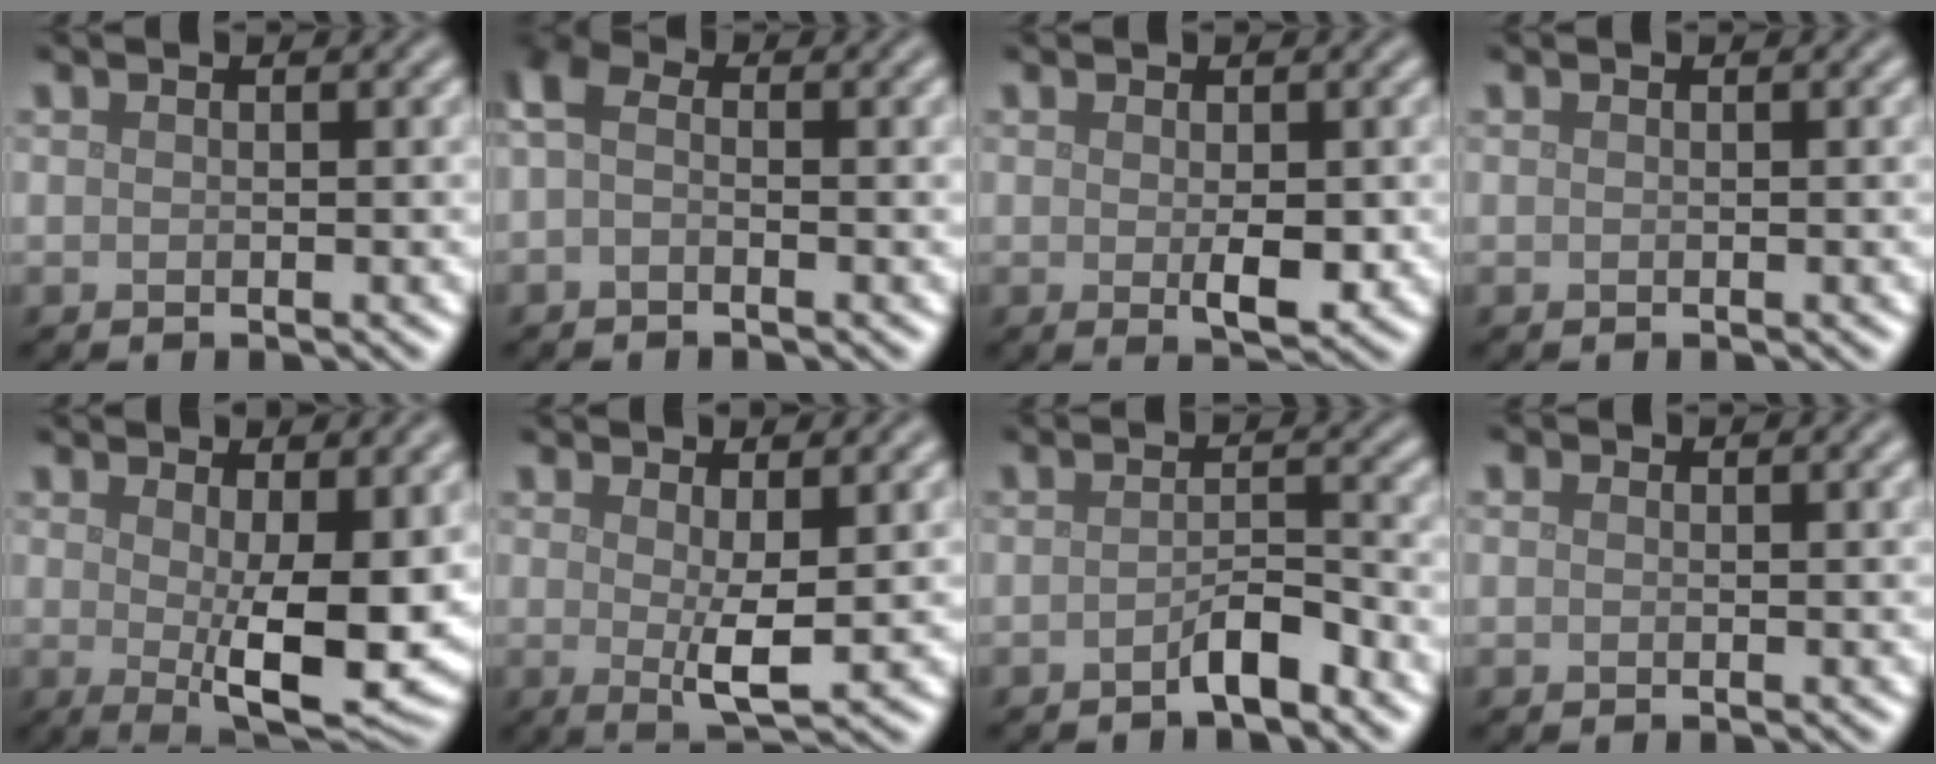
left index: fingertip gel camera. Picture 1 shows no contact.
{"total": 3.1, "force": [-0.2, 1.9, 2.4], "torque": [-0.056, 0.007, -0.018]}
{"total": 2.5, "force": [-0.3, 1.1, 2.2], "torque": [-0.035, -0.008, 0.001]}
{"total": 0.0}
{"total": 7.9, "force": [0.2, 2.4, 7.6], "torque": [-0.117, -0.021, 0.011]}
{"total": 3.0, "force": [0.5, 0.5, 2.9], "torque": [-0.050, -0.014, 0.013]}
{"total": 2.4, "force": [-1.7, 0.6, 1.6], "torque": [-0.025, 0.008, -0.032]}
{"total": 0.6, "force": [0.2, 0.3, 0.5], "torque": [-0.006, -0.004, -0.001]}